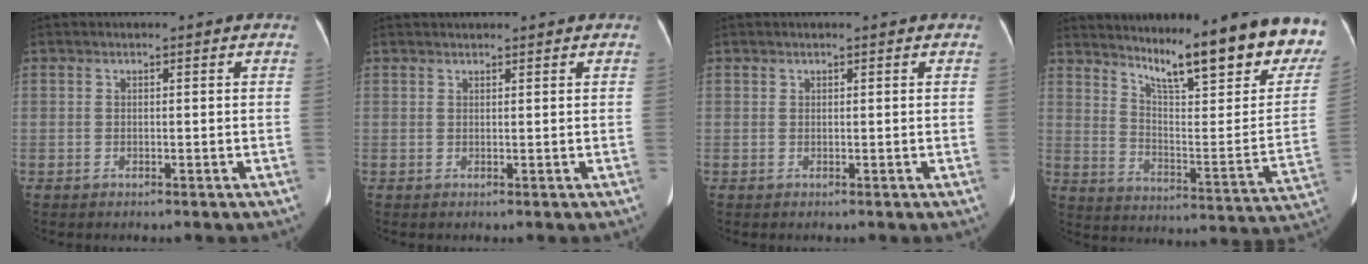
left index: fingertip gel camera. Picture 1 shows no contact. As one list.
[{"total": 4.8, "force": [4.4, 0.7, 1.8], "torque": [-0.022, 0.020, 0.056]}, {"total": 1.5, "force": [1.3, 0.3, 0.7], "torque": [-0.003, 0.003, 0.014]}, {"total": 22.5, "force": [18.4, 2.4, 12.8], "torque": [-0.185, -0.093, 0.243]}]